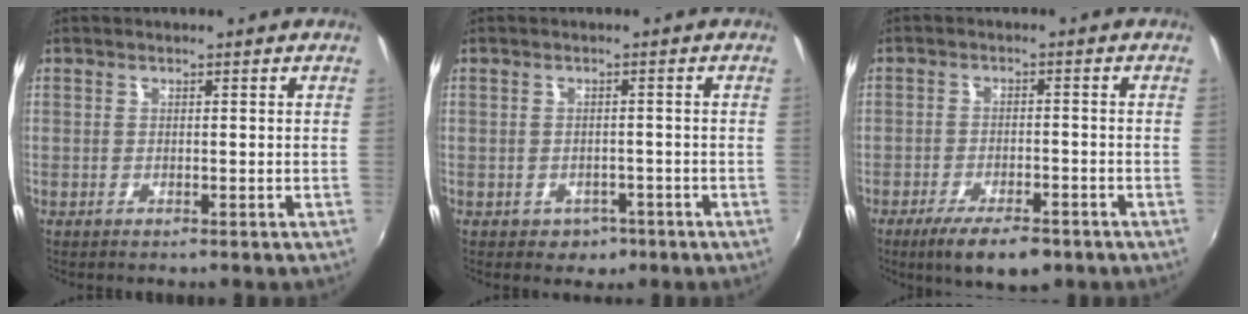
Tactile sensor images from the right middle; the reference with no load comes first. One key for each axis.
{"total": 3.7, "fx": -1.8, "fy": 3.0, "fz": 1.1, "tx": -0.029, "ty": -0.002, "tz": -0.018}
{"total": 8.8, "fx": -6.2, "fy": 2.7, "fz": 5.7, "tx": -0.120, "ty": -0.021, "tz": -0.099}